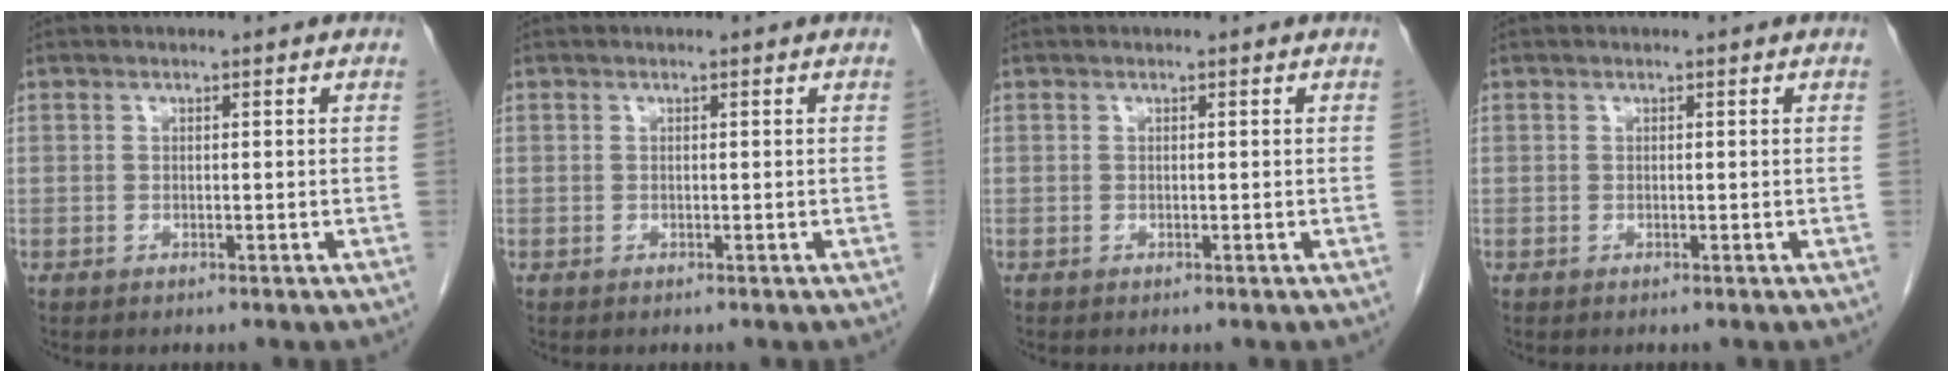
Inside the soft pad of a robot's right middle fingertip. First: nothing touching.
{"total": 0.0}
{"total": 0.0}
{"total": 0.0}